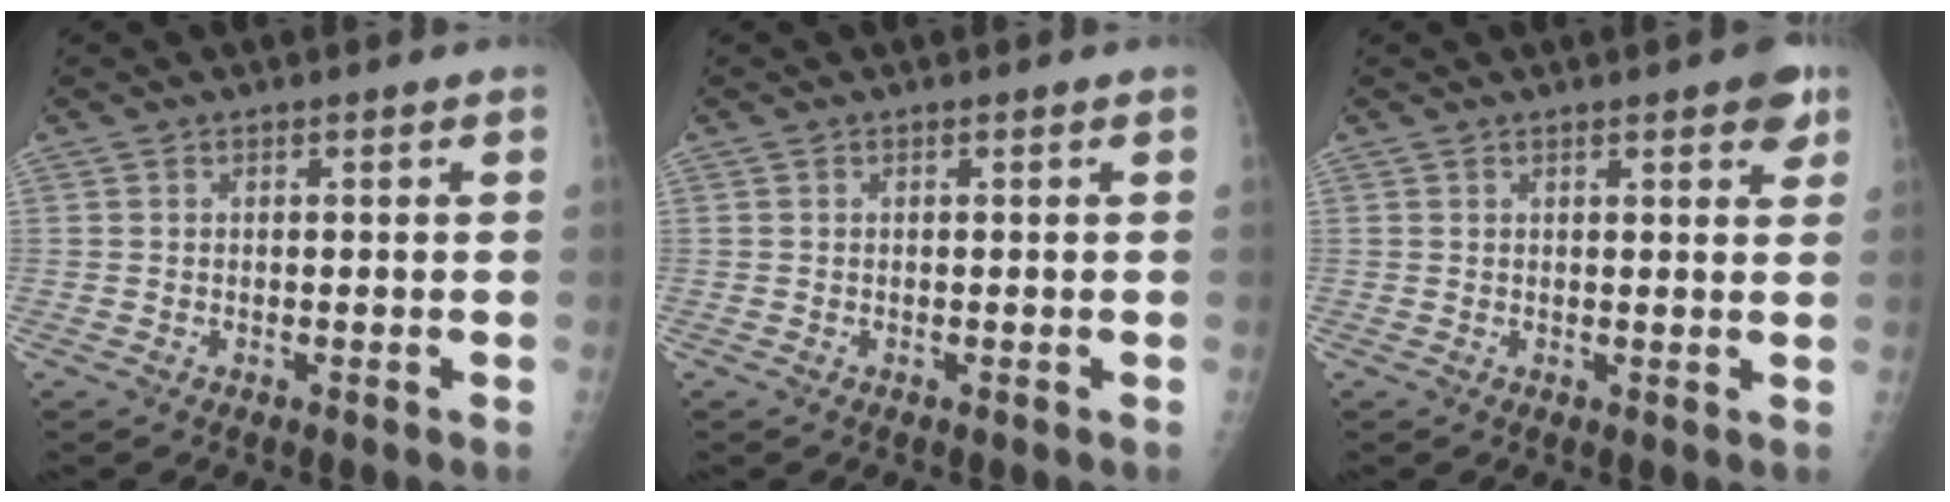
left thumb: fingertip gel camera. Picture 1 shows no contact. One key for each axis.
{"total": 0.0}
{"total": 4.3, "fx": 2.4, "fy": 1.5, "fz": 3.1, "tx": -0.022, "ty": -0.008, "tz": 0.024}